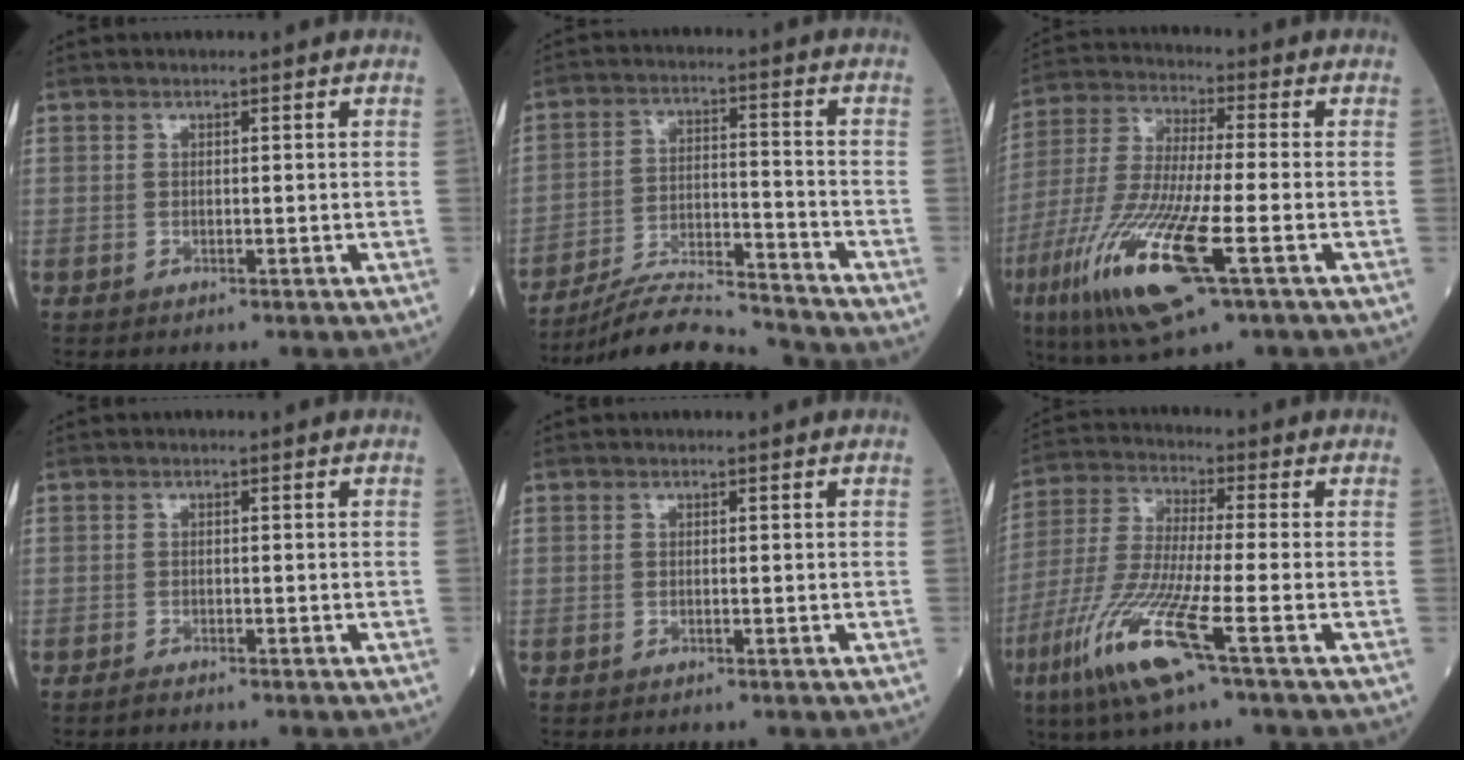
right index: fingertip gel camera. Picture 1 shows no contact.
{"total": 11.5, "force": [-11.2, -0.5, 2.5], "torque": [-0.045, 0.008, -0.202]}
{"total": 18.3, "force": [-7.3, 2.6, 16.6], "torque": [-0.373, -0.041, -0.135]}
{"total": 0.8, "force": [-0.8, 0.0, 0.2], "torque": [-0.011, -0.002, -0.014]}
{"total": 0.0}
{"total": 13.4, "force": [-6.4, 0.1, 11.8], "torque": [-0.262, -0.032, -0.129]}